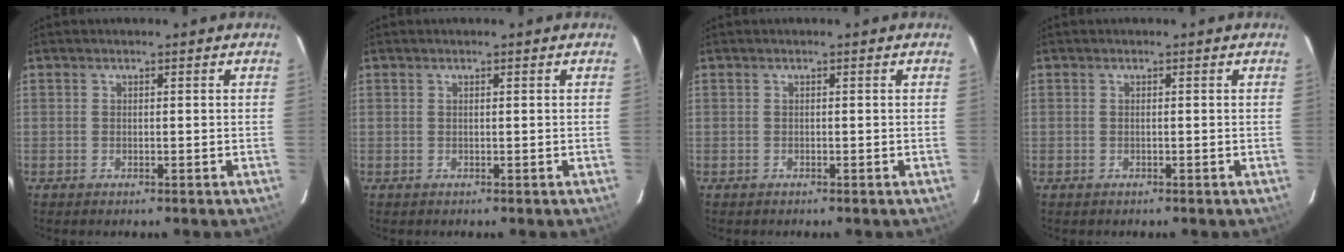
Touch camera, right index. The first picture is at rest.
{"total": 0.0}
{"total": 0.0}
{"total": 0.0}